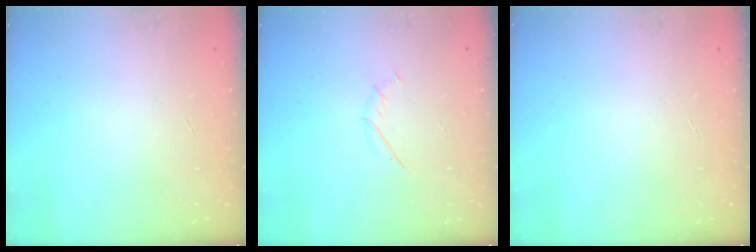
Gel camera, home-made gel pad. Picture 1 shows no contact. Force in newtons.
{"total": 2.0, "press": 2.0, "slide": 0.6}
{"total": 0.0}